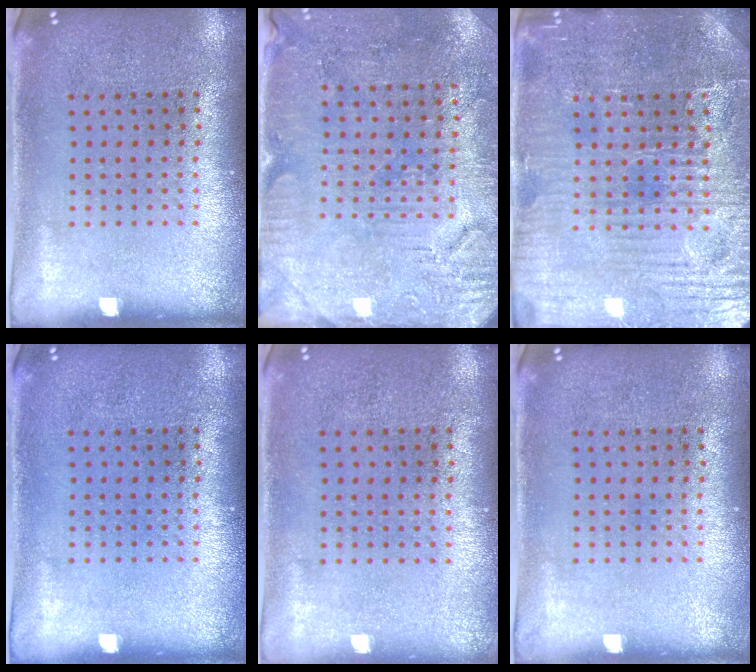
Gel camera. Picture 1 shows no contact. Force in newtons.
{"total": 3.0, "press": 2.8, "slide": 0.9}
{"total": 4.6, "press": 4.4, "slide": 1.2}
{"total": 0.0}
{"total": 0.0}
{"total": 0.0}